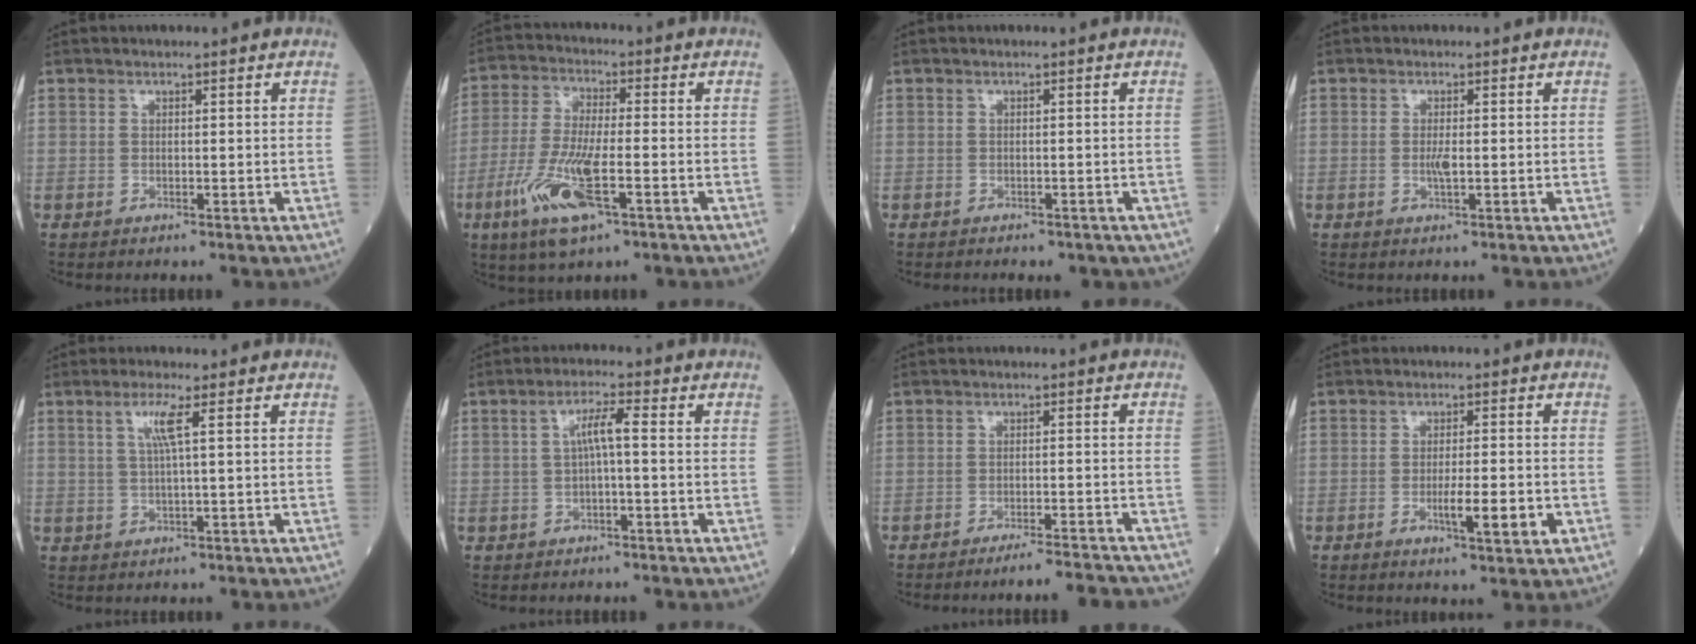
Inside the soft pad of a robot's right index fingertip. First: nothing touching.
{"total": 11.5, "force": [-4.8, 2.2, 10.2], "torque": [-0.215, -0.021, -0.089]}
{"total": 3.9, "force": [-3.2, 1.7, 1.6], "torque": [-0.017, -0.002, -0.033]}
{"total": 1.6, "force": [-0.2, 0.2, 1.6], "torque": [-0.035, -0.002, -0.004]}
{"total": 3.5, "force": [1.2, -0.5, 3.2], "torque": [-0.070, 0.001, 0.023]}
{"total": 3.8, "force": [0.1, 0.3, 3.8], "torque": [-0.068, 0.013, 0.003]}
{"total": 7.7, "force": [-7.4, -0.1, 2.0], "torque": [-0.010, 0.001, -0.106]}
{"total": 5.8, "force": [-1.8, 0.4, 5.5], "torque": [-0.091, -0.006, -0.026]}